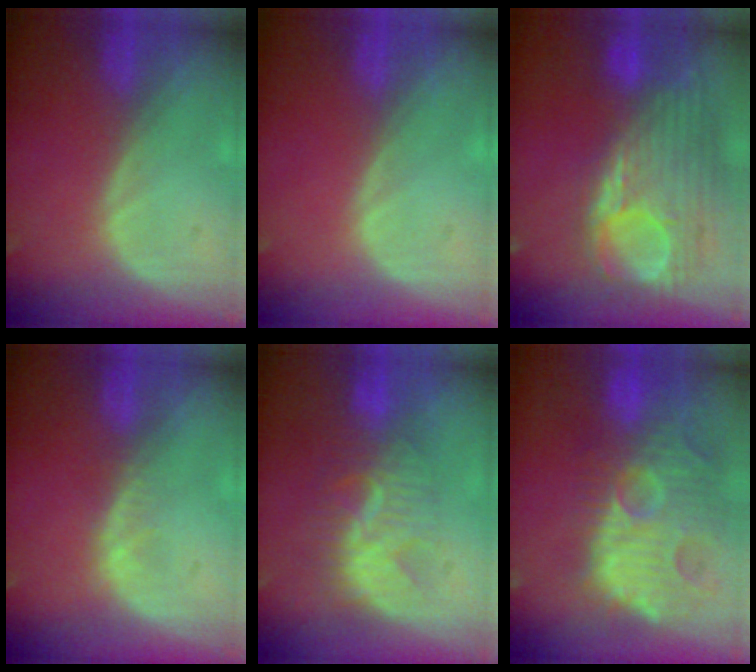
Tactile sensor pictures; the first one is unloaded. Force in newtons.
{"total": 0.0}
{"total": 12.7, "press": 10.7, "slide": 6.9}
{"total": 1.5, "press": 1.5, "slide": 0.2}
{"total": 8.0, "press": 7.8, "slide": 1.9}
{"total": 14.4, "press": 12.5, "slide": 7.1}